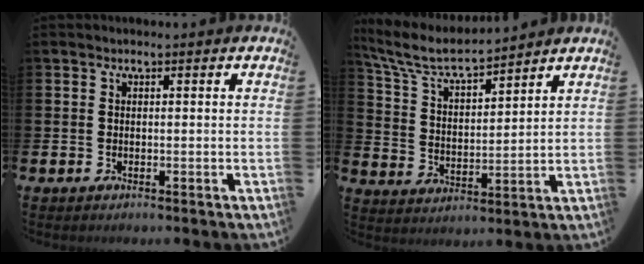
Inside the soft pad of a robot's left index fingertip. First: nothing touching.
{"total": 6.8, "force": [6.2, 1.3, 2.7], "torque": [-0.083, -0.037, 0.106]}